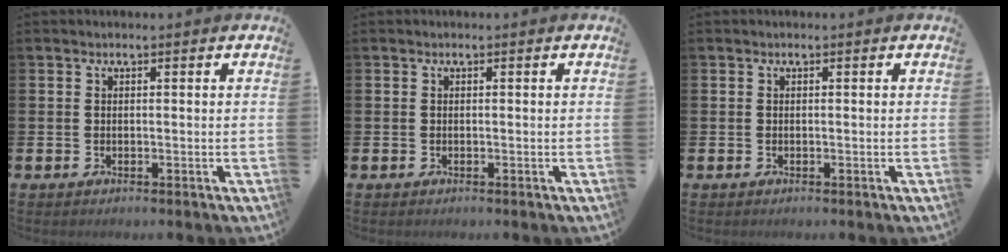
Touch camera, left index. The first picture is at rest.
{"total": 0.0}
{"total": 0.0}